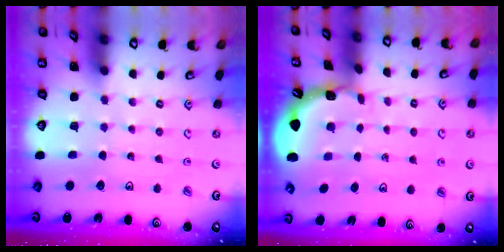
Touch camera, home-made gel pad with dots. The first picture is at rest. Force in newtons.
{"total": 1.8, "press": 1.8, "slide": 0.1}